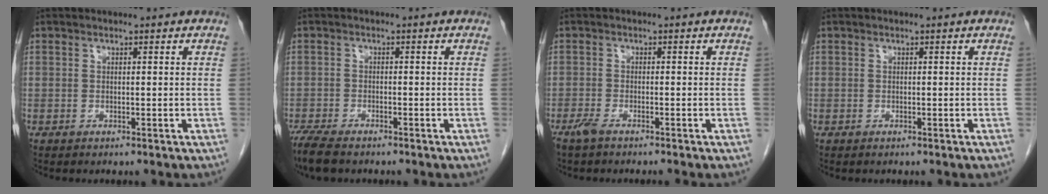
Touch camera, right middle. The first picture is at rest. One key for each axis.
{"total": 5.7, "fx": -4.6, "fy": 1.5, "fz": 3.0, "tx": -0.057, "ty": -0.014, "tz": -0.079}
{"total": 2.4, "fx": -1.9, "fy": 0.2, "fz": 1.4, "tx": -0.032, "ty": -0.005, "tz": -0.036}
{"total": 0.0}